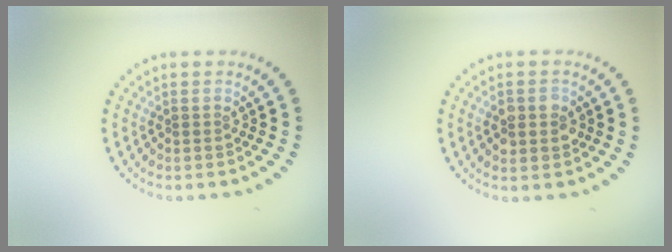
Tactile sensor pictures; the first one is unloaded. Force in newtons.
{"total": 2.7, "press": 2.7, "slide": 0.2}